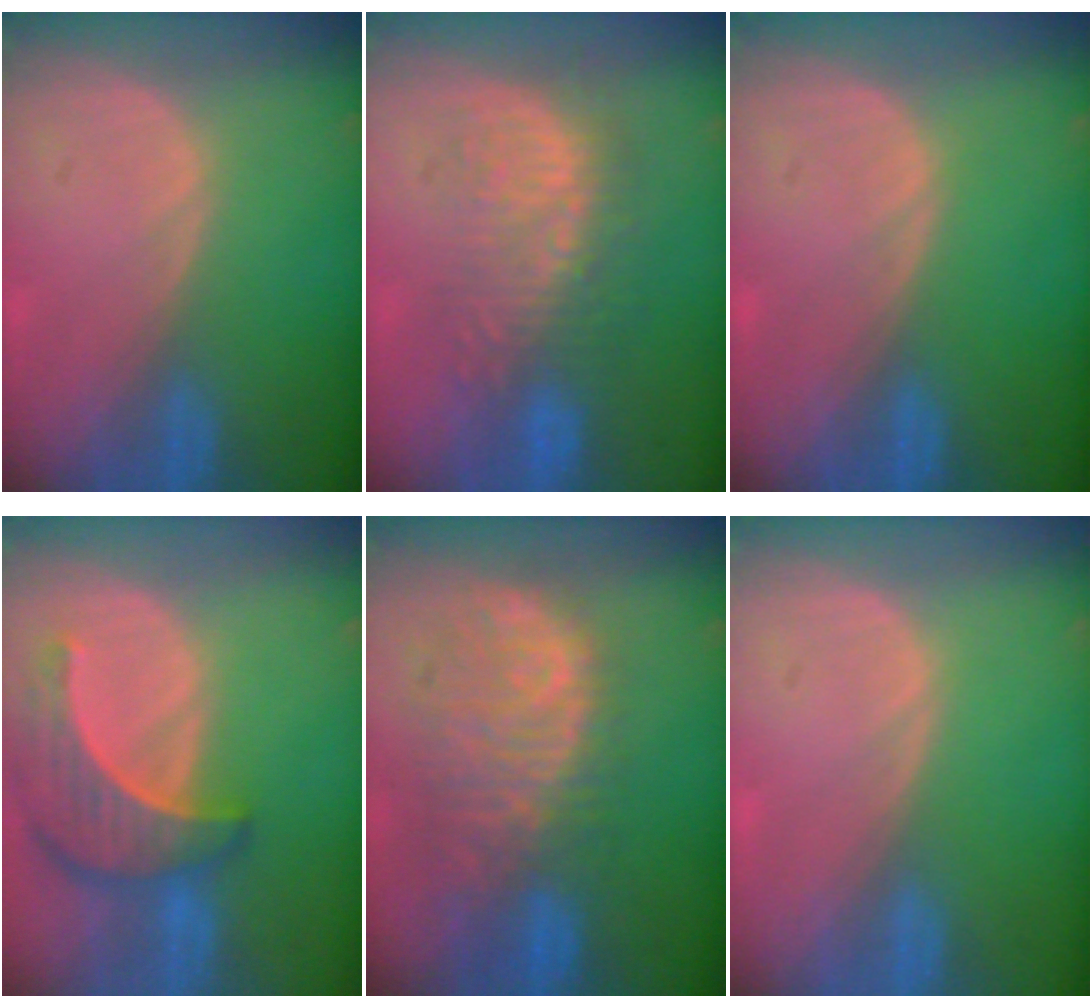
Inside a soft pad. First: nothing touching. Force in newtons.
{"total": 8.7, "press": 8.6, "slide": 1.6}
{"total": 0.0}
{"total": 8.4, "press": 7.8, "slide": 3.0}
{"total": 11.1, "press": 9.6, "slide": 5.6}
{"total": 0.0}